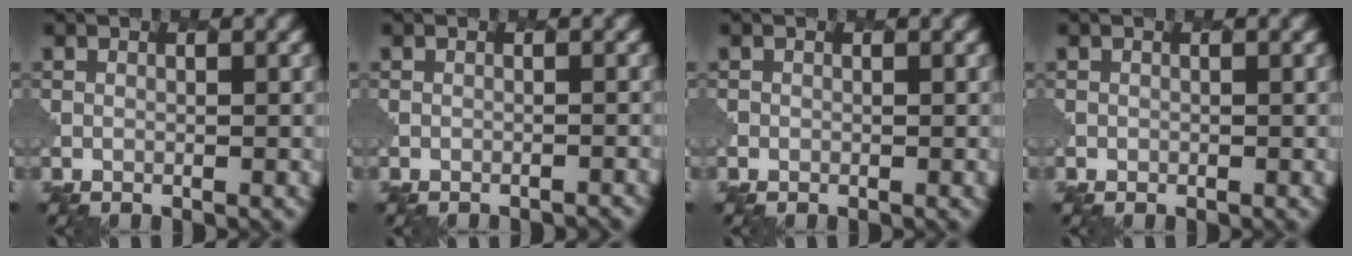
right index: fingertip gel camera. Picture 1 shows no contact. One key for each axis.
{"total": 1.6, "fx": -1.5, "fy": 0.4, "fz": 0.3, "tx": 0.009, "ty": 0.006, "tz": -0.020}
{"total": 0.8, "fx": -0.4, "fy": 0.7, "fz": -0.1, "tx": 0.003, "ty": -0.002, "tz": -0.002}
{"total": 0.6, "fx": -0.2, "fy": 0.6, "fz": 0.0, "tx": 0.001, "ty": -0.003, "tz": 0.001}